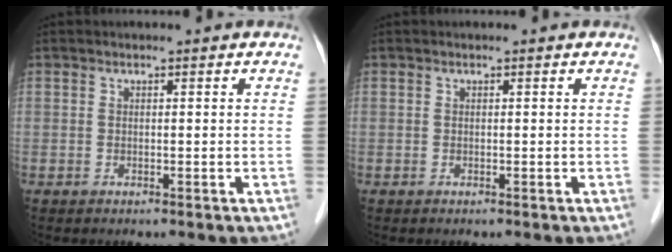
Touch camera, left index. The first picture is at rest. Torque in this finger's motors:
{"motor_torque": [0.00, 0.00, 0.00, 0.00]}